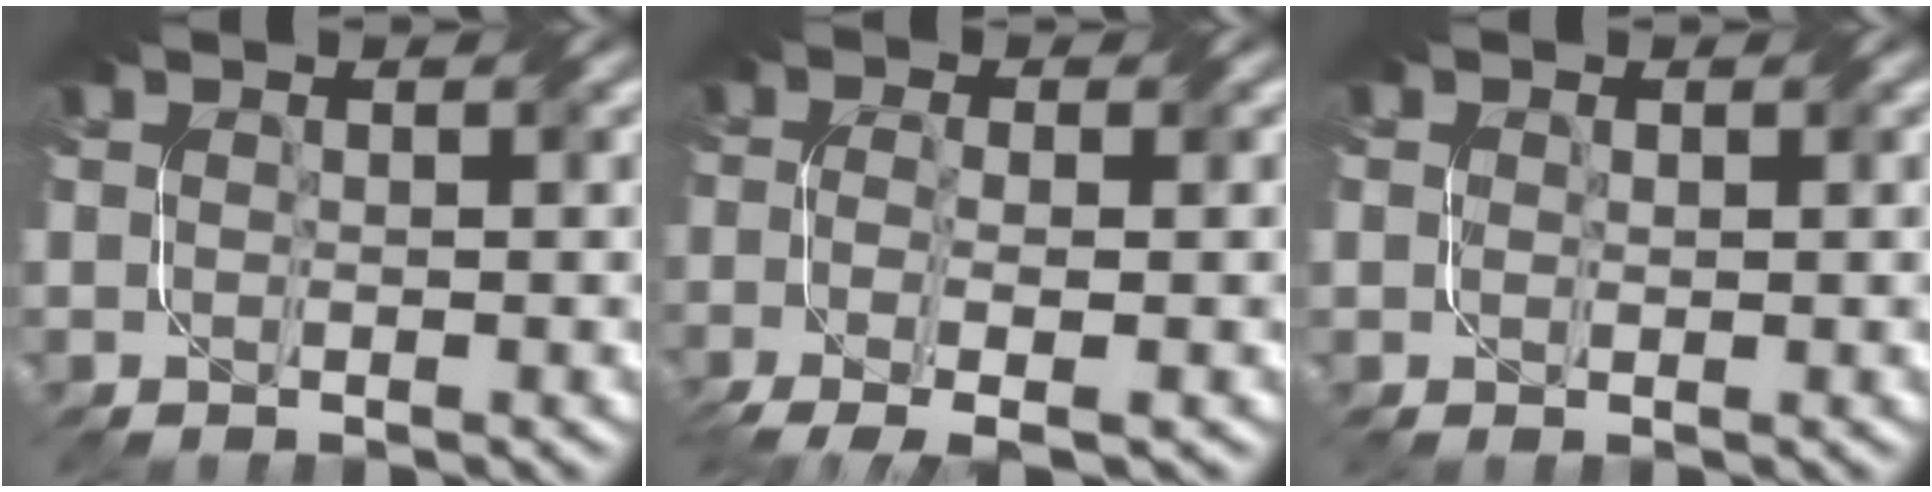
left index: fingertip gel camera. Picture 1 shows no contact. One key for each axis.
{"total": 4.2, "fx": -2.0, "fy": 1.2, "fz": 3.5, "tx": -0.073, "ty": -0.011, "tz": -0.040}
{"total": 0.7, "fx": 0.3, "fy": 0.6, "fz": 0.3, "tx": -0.007, "ty": -0.003, "tz": 0.006}